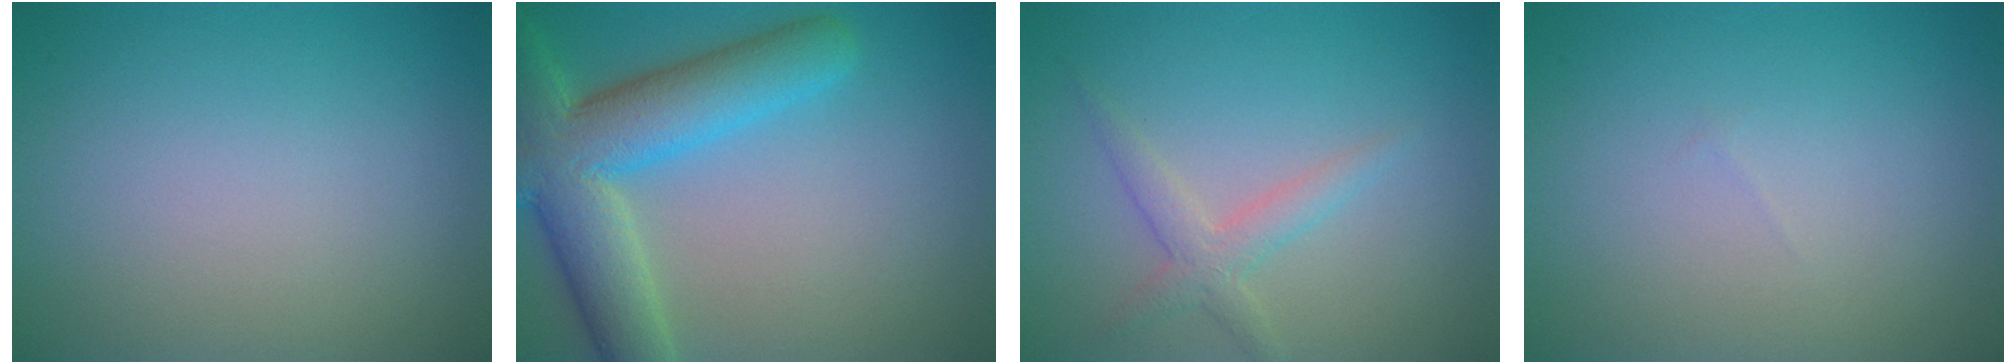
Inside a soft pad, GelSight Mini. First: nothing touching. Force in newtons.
{"total": 8.8, "press": 8.8, "slide": 0.5}
{"total": 2.2, "press": 2.2, "slide": 0.0}
{"total": 0.0}